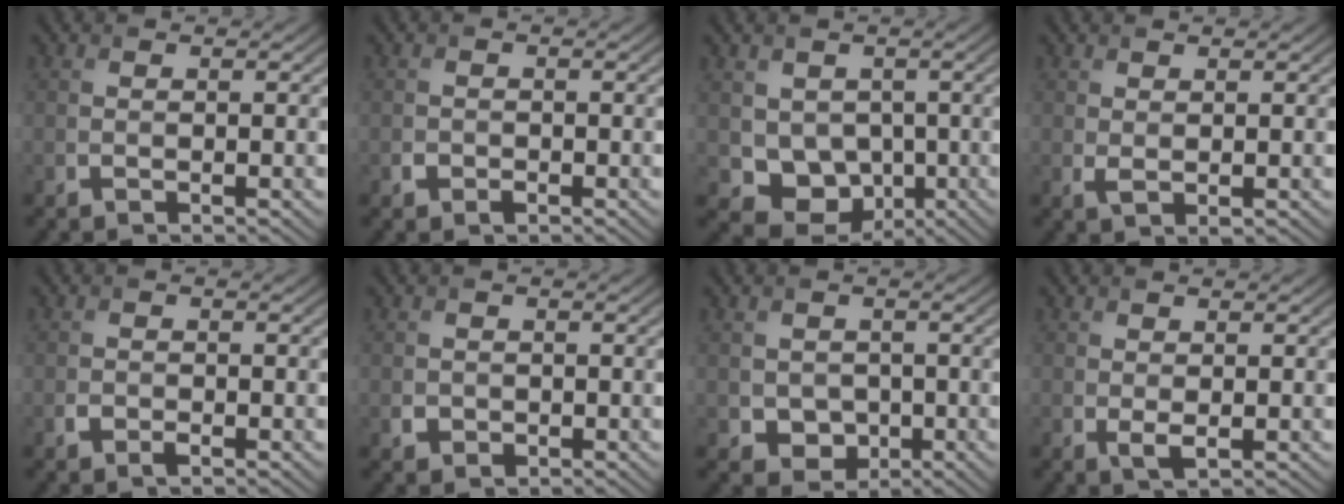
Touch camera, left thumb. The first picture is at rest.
{"total": 1.1, "force": [-0.6, 0.8, 0.4], "torque": [-0.007, -0.003, -0.012]}
{"total": 6.3, "force": [0.0, 5.4, 3.2], "torque": [-0.074, -0.030, 0.004]}
{"total": 1.3, "force": [0.4, 0.5, 1.1], "torque": [-0.029, -0.004, 0.012]}
{"total": 1.3, "force": [-0.7, 0.8, 0.7], "torque": [-0.015, -0.003, -0.014]}
{"total": 1.2, "force": [-0.4, 1.1, 0.3], "torque": [-0.003, -0.007, -0.008]}
{"total": 3.3, "force": [-0.4, 3.0, 1.3], "torque": [-0.033, -0.014, -0.009]}
{"total": 1.4, "force": [0.1, 0.6, 1.2], "torque": [-0.029, -0.004, 0.006]}